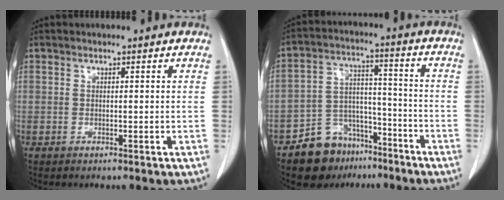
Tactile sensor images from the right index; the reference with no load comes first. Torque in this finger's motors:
{"motor_torque": [-0.94, -0.62, -0.64, -0.21]}